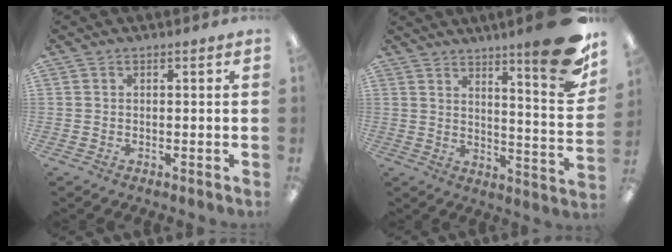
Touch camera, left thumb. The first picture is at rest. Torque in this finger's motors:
{"motor_torque": [2.42, 1.53, 1.57, -1.20, 0.19]}